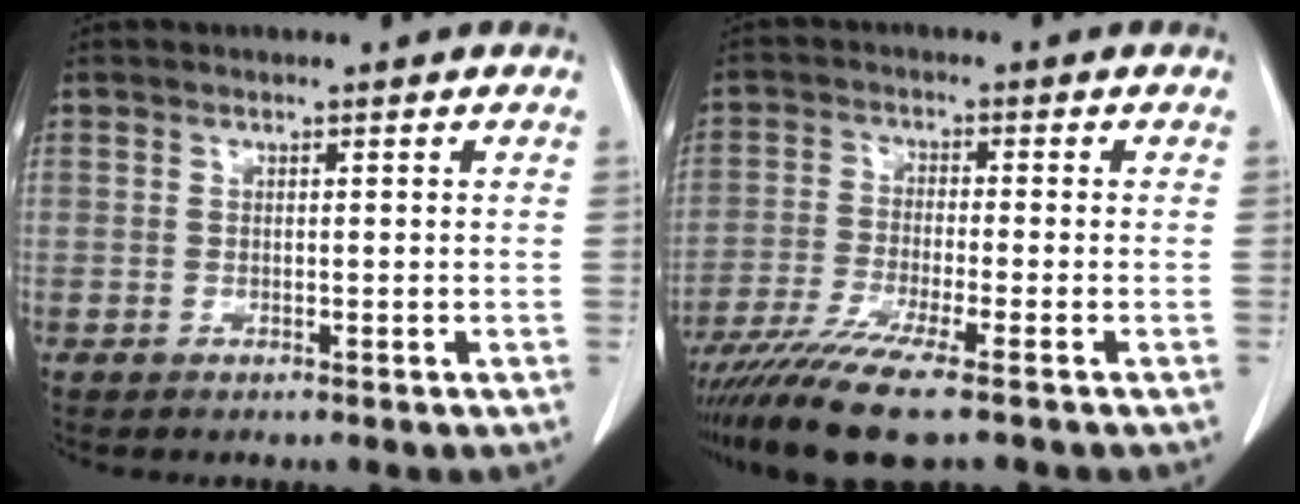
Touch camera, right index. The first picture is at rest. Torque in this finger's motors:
{"motor_torque": [1.25, -0.88, 0.65, 0.21]}